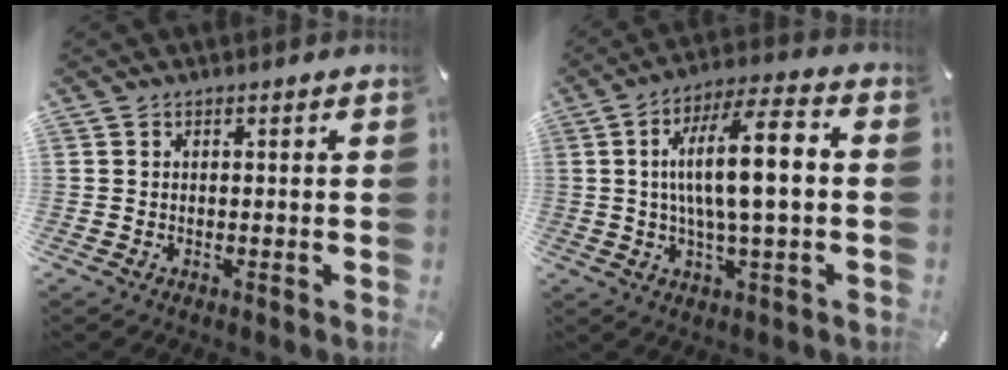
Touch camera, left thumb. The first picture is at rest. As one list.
[{"total": 14.2, "force": [1.1, 3.9, 13.7], "torque": [-0.239, 0.005, 0.011]}]